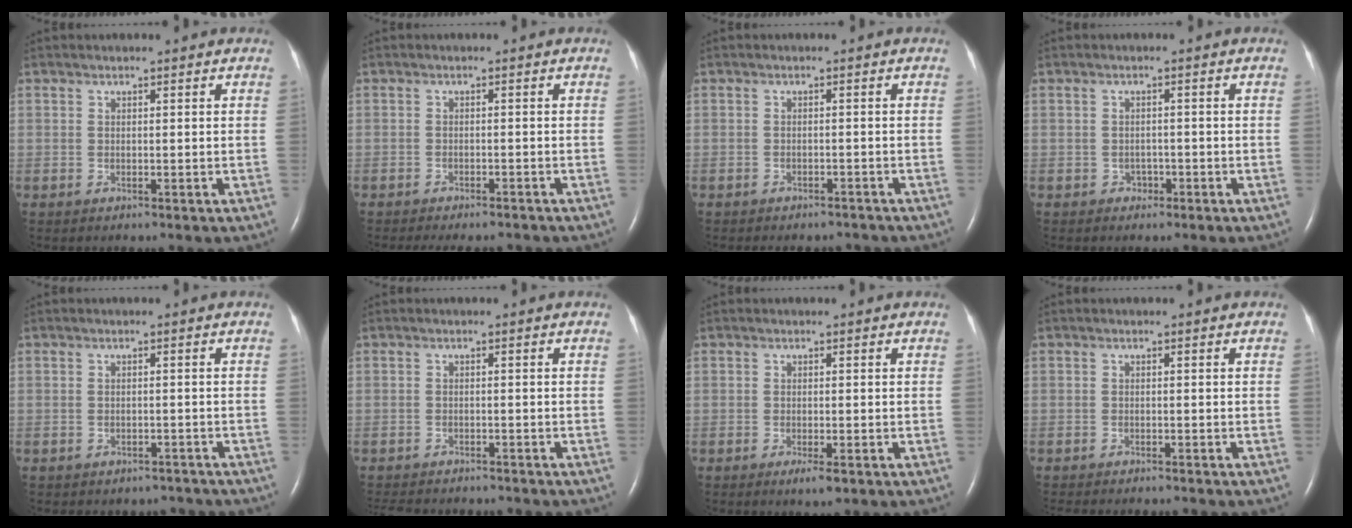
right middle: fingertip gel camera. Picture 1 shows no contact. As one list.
[{"total": 8.5, "force": [-7.6, 2.2, 3.0], "torque": [-0.041, -0.009, -0.094]}, {"total": 6.2, "force": [-5.5, 2.3, 1.5], "torque": [-0.017, 0.003, -0.063]}, {"total": 1.3, "force": [-0.7, 1.1, 0.2], "torque": [0.001, 0.005, -0.011]}, {"total": 4.4, "force": [-3.8, 2.1, 0.4], "torque": [-0.007, 0.011, -0.042]}, {"total": 10.1, "force": [-9.1, 2.7, 3.6], "torque": [-0.065, -0.009, -0.118]}, {"total": 2.1, "force": [-1.1, 0.3, 1.7], "torque": [-0.029, -0.004, -0.017]}, {"total": 7.1, "force": [-6.4, 1.0, 2.9], "torque": [-0.033, -0.010, -0.089]}]